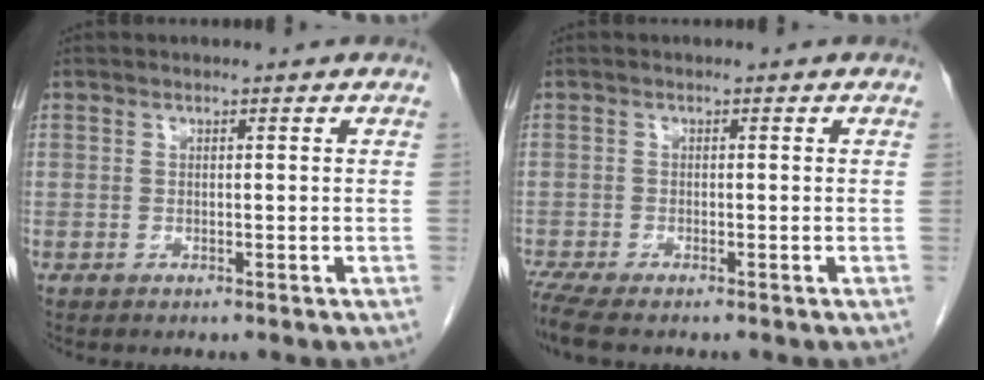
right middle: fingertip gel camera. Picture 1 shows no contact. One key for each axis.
{"total": 4.2, "fx": -3.5, "fy": 0.5, "fz": 2.3, "tx": -0.049, "ty": -0.014, "tz": -0.063}